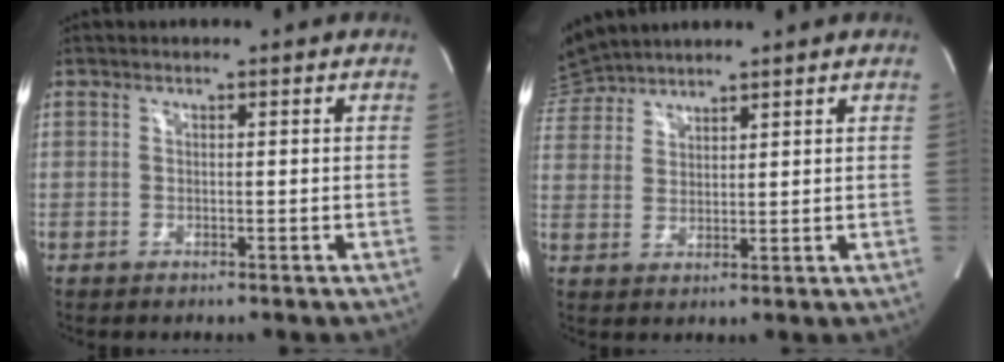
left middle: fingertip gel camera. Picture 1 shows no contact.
{"total": 6.8, "force": [6.7, 0.8, 1.1], "torque": [-0.039, 0.026, 0.139]}